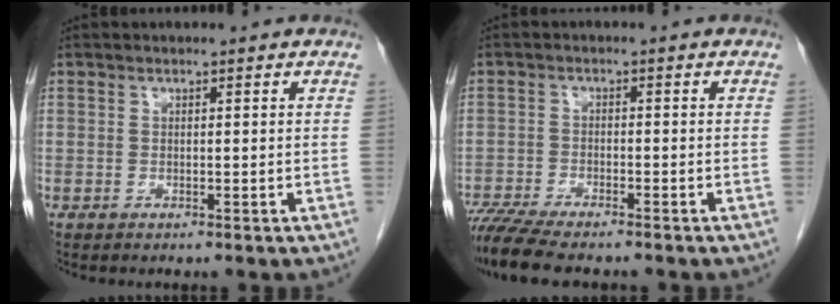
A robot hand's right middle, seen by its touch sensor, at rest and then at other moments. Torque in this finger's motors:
{"motor_torque": [1.01, -1.13, 0.15, 0.12]}